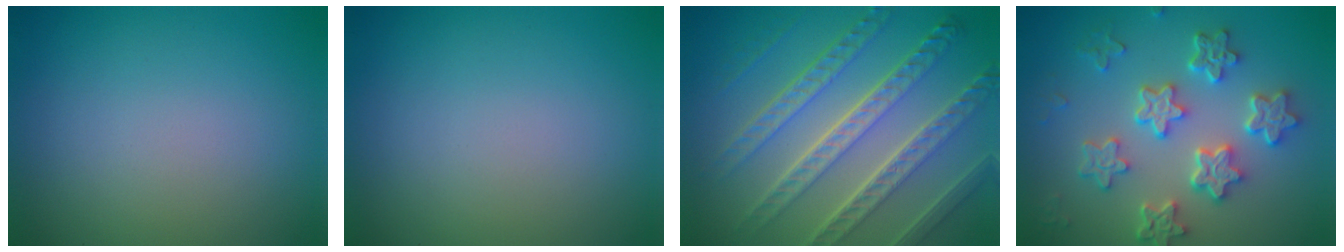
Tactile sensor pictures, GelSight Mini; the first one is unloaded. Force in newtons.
{"total": 0.0}
{"total": 8.7, "press": 6.2, "slide": 6.0}
{"total": 5.7, "press": 4.6, "slide": 3.4}